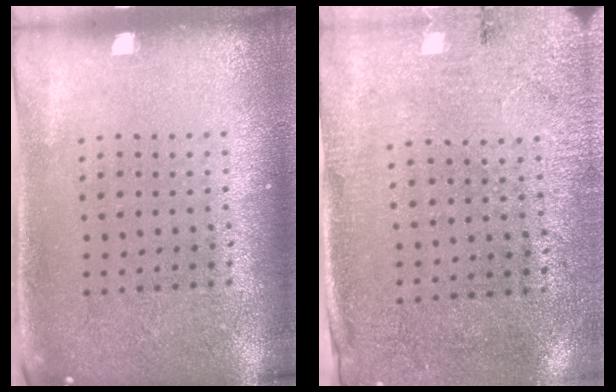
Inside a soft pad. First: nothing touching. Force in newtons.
{"total": 2.6, "press": 2.2, "slide": 1.4}